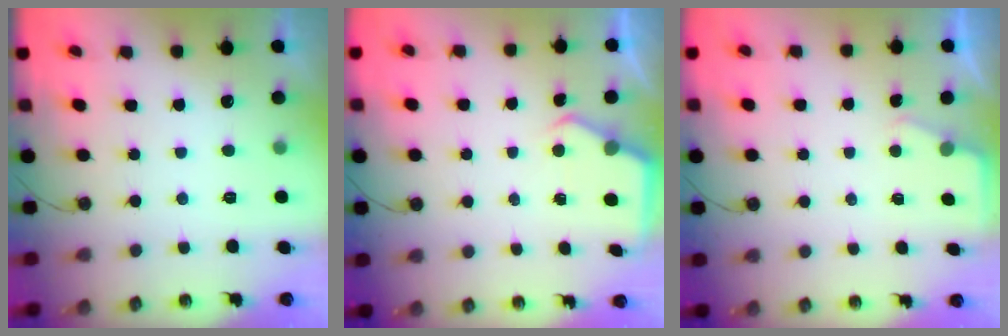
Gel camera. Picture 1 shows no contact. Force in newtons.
{"total": 3.9, "press": 3.9, "slide": 0.4}
{"total": 2.1, "press": 2.1, "slide": 0.3}